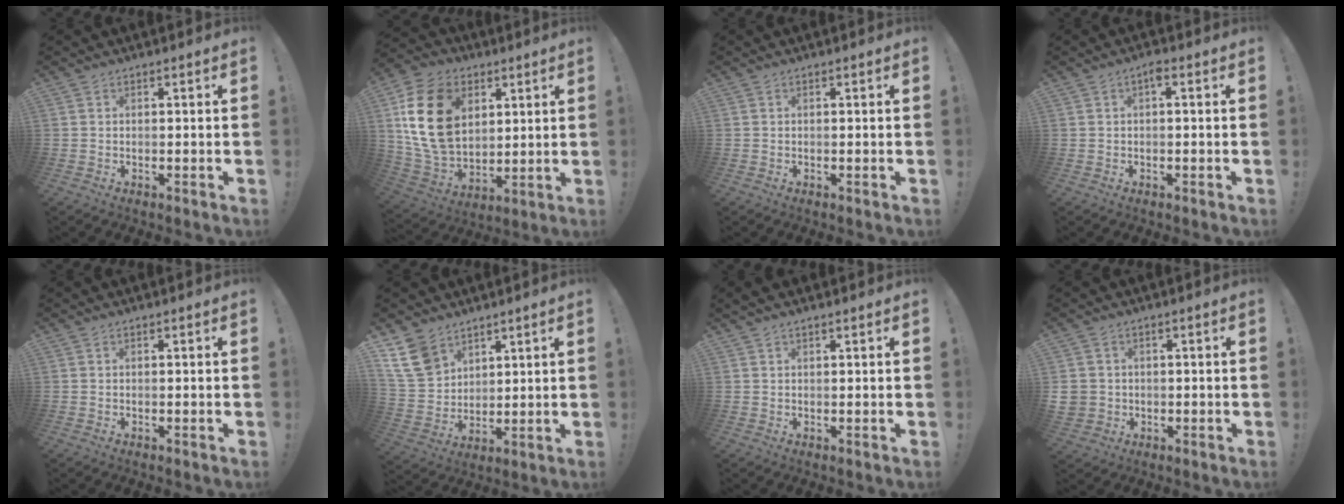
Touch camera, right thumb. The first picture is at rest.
{"total": 21.5, "force": [6.4, 15.4, 13.5], "torque": [-0.260, -0.026, 0.120]}
{"total": 0.0}
{"total": 1.8, "force": [-0.1, 0.6, 1.6], "torque": [-0.030, 0.004, -0.005]}
{"total": 0.0}
{"total": 13.0, "force": [8.3, 8.6, 5.1], "torque": [-0.099, -0.040, 0.167]}
{"total": 1.1, "force": [0.8, 0.2, 0.7], "torque": [-0.008, -0.002, 0.013]}
{"total": 4.3, "force": [0.2, 4.0, 1.6], "torque": [-0.040, 0.002, 0.005]}